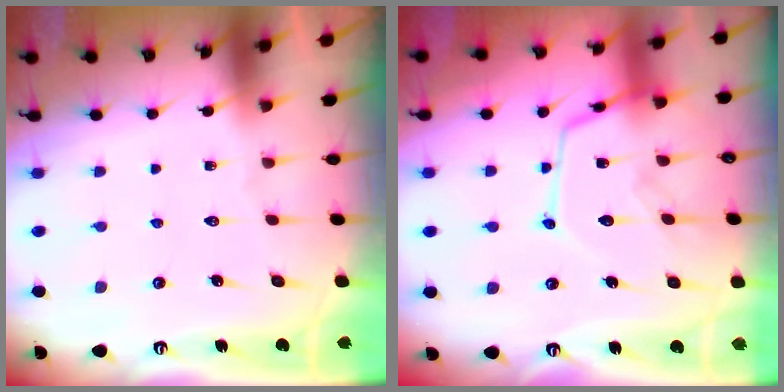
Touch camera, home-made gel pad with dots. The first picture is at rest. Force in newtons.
{"total": 15.1, "press": 15.0, "slide": 1.3}